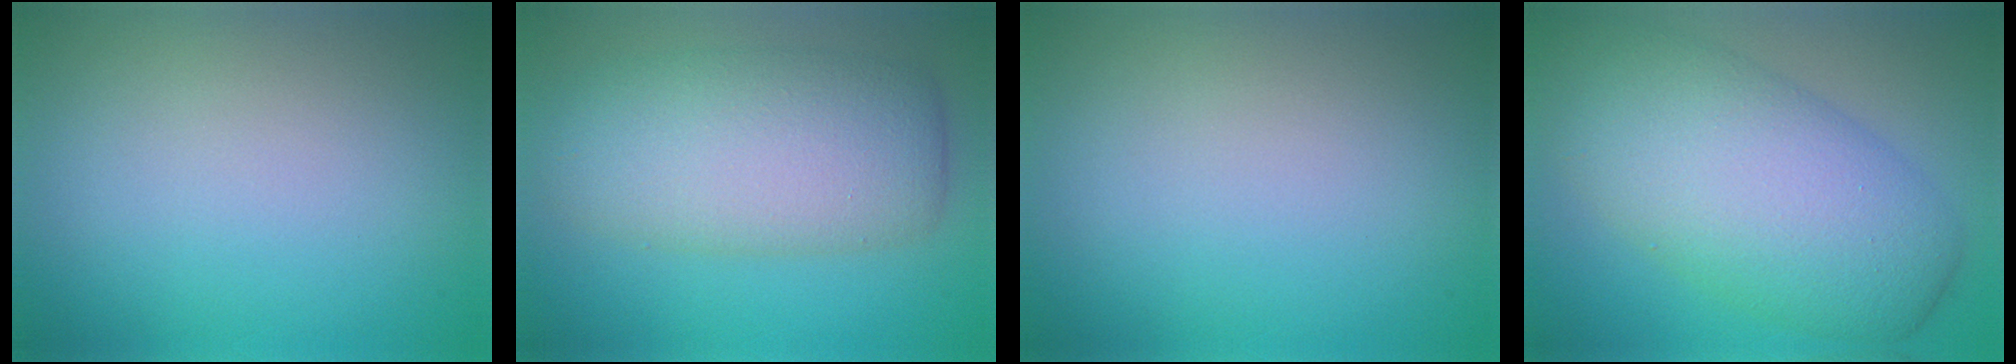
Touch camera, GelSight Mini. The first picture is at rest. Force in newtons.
{"total": 8.0, "press": 8.0, "slide": 0.2}
{"total": 0.0}
{"total": 10.1, "press": 10.1, "slide": 0.3}